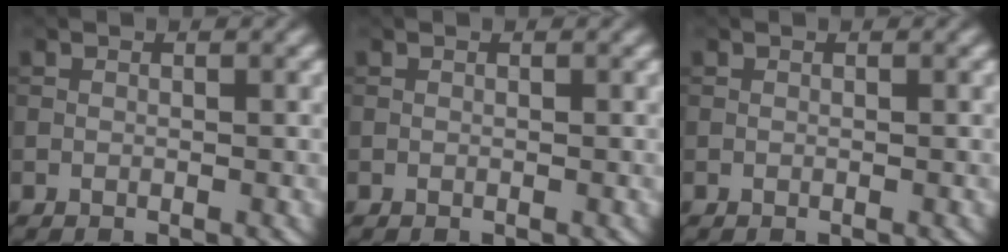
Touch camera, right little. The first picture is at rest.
{"total": 0.0}
{"total": 0.0}